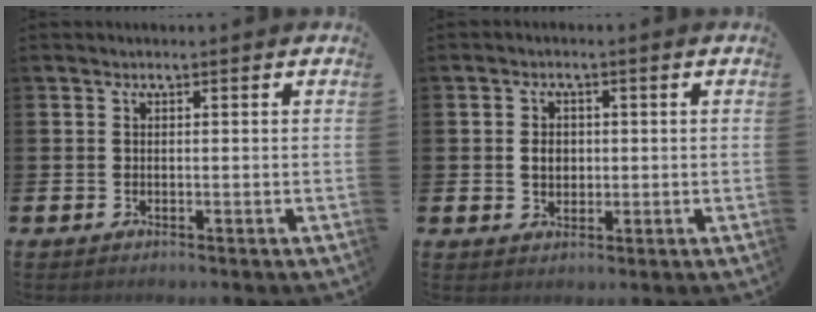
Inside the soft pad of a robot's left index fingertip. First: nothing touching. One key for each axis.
{"total": 2.7, "fx": 0.2, "fy": 2.2, "fz": 1.5, "tx": -0.016, "ty": 0.004, "tz": -0.003}